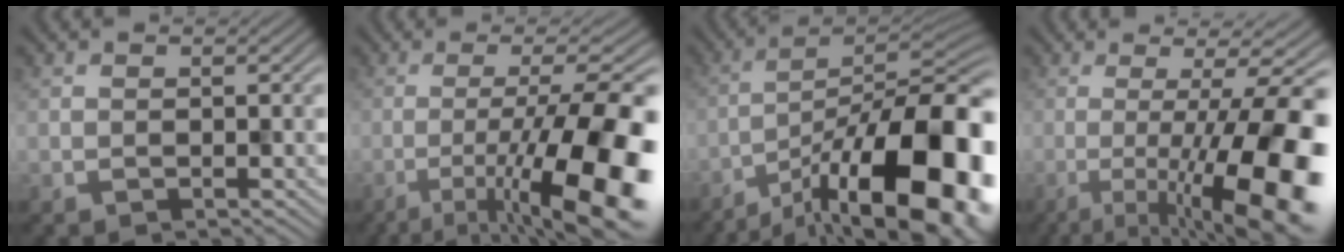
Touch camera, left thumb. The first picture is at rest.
{"total": 16.6, "force": [-6.2, 4.3, 14.7], "torque": [-0.213, -0.004, -0.092]}
{"total": 18.9, "force": [-10.1, 6.0, 14.8], "torque": [-0.197, -0.013, -0.165]}
{"total": 16.2, "force": [-3.8, 3.9, 15.3], "torque": [-0.195, -0.005, -0.052]}